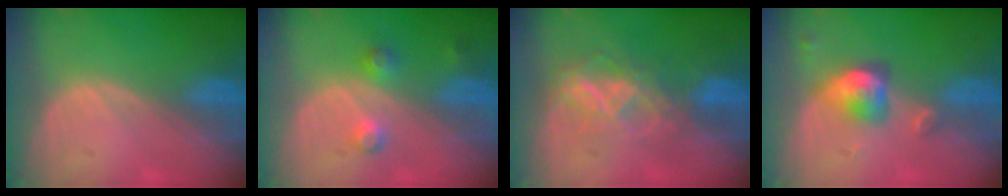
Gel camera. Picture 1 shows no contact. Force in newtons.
{"total": 3.6, "press": 3.4, "slide": 1.1}
{"total": 5.8, "press": 5.7, "slide": 1.3}
{"total": 5.1, "press": 4.7, "slide": 1.9}